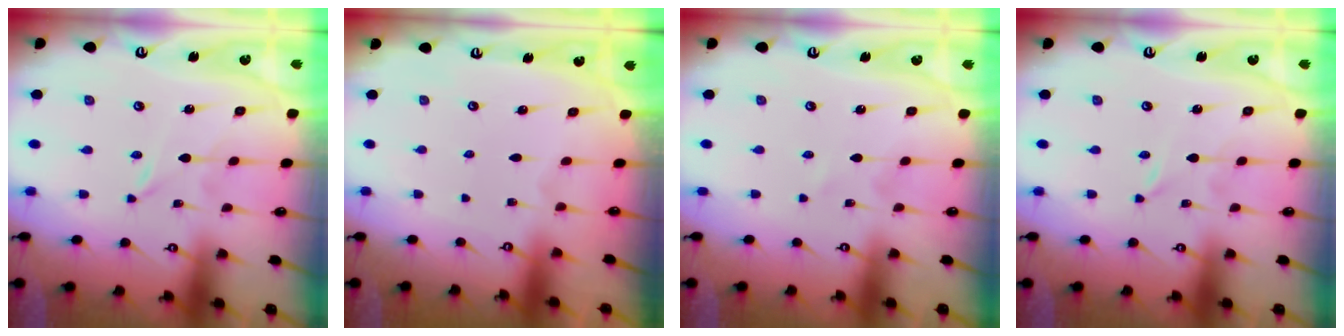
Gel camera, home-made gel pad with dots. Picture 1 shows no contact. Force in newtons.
{"total": 0.0}
{"total": 0.0}
{"total": 0.0}